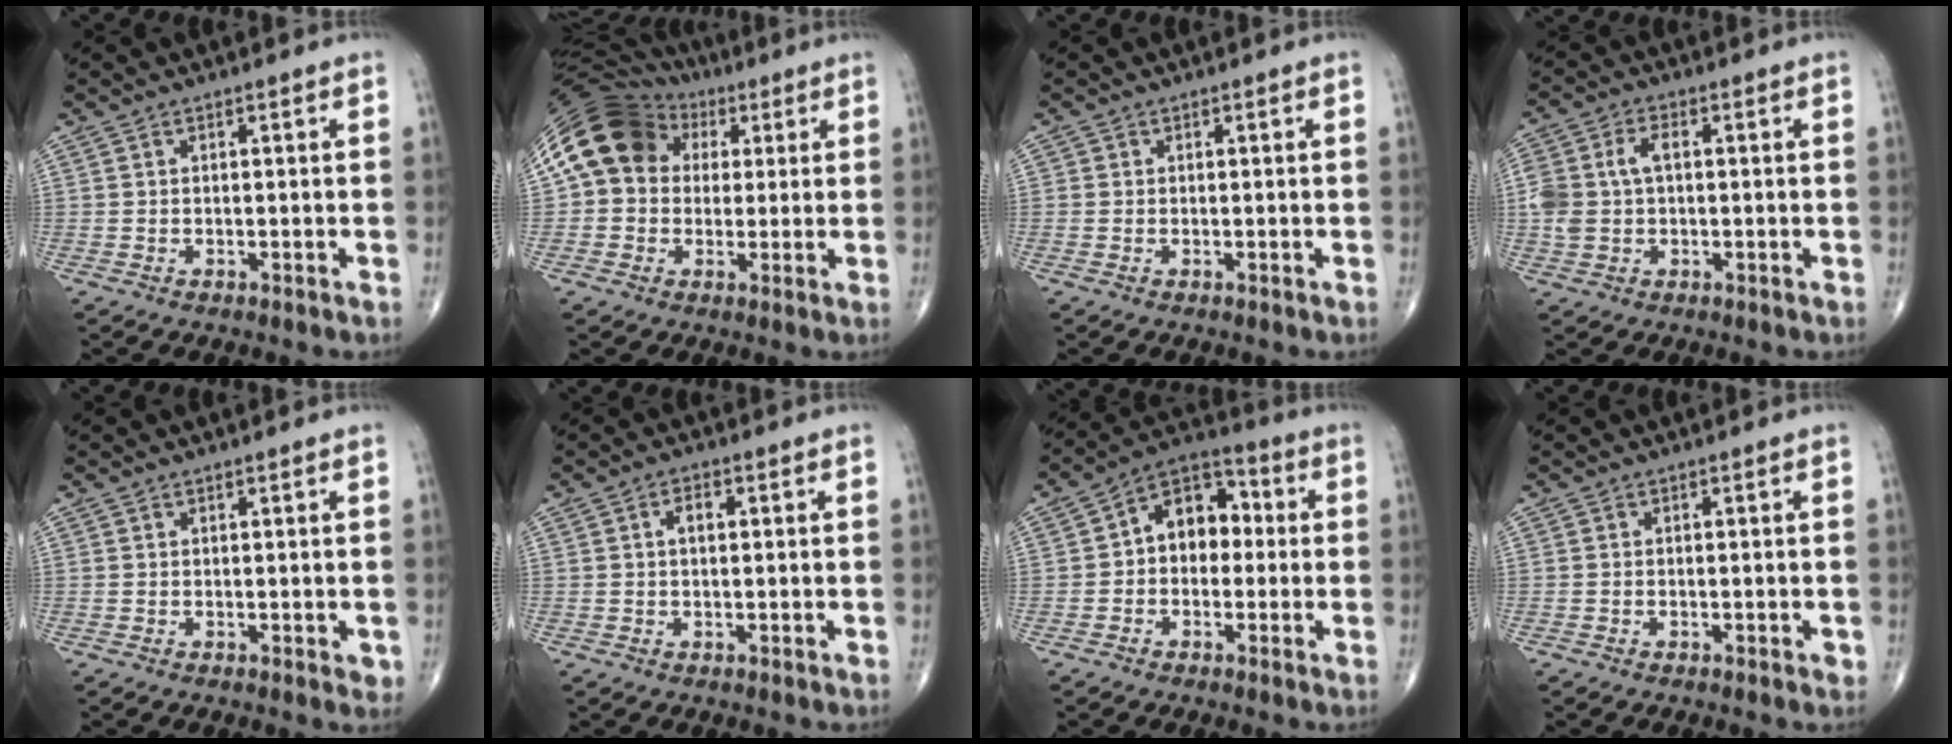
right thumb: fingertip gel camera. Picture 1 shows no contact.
{"total": 15.7, "force": [3.9, 12.6, 8.5], "torque": [-0.153, 0.037, 0.060]}
{"total": 0.0}
{"total": 7.4, "force": [0.6, 4.8, 5.6], "torque": [-0.132, 0.021, 0.012]}
{"total": 1.2, "force": [0.3, 0.5, 1.0], "torque": [-0.012, -0.004, 0.005]}
{"total": 2.5, "force": [0.5, 1.3, 2.1], "torque": [-0.035, 0.005, 0.008]}
{"total": 10.3, "force": [0.4, 7.4, 7.2], "torque": [-0.073, 0.034, -0.010]}
{"total": 0.6, "force": [-0.3, 0.1, 0.5], "torque": [-0.007, -0.002, -0.006]}